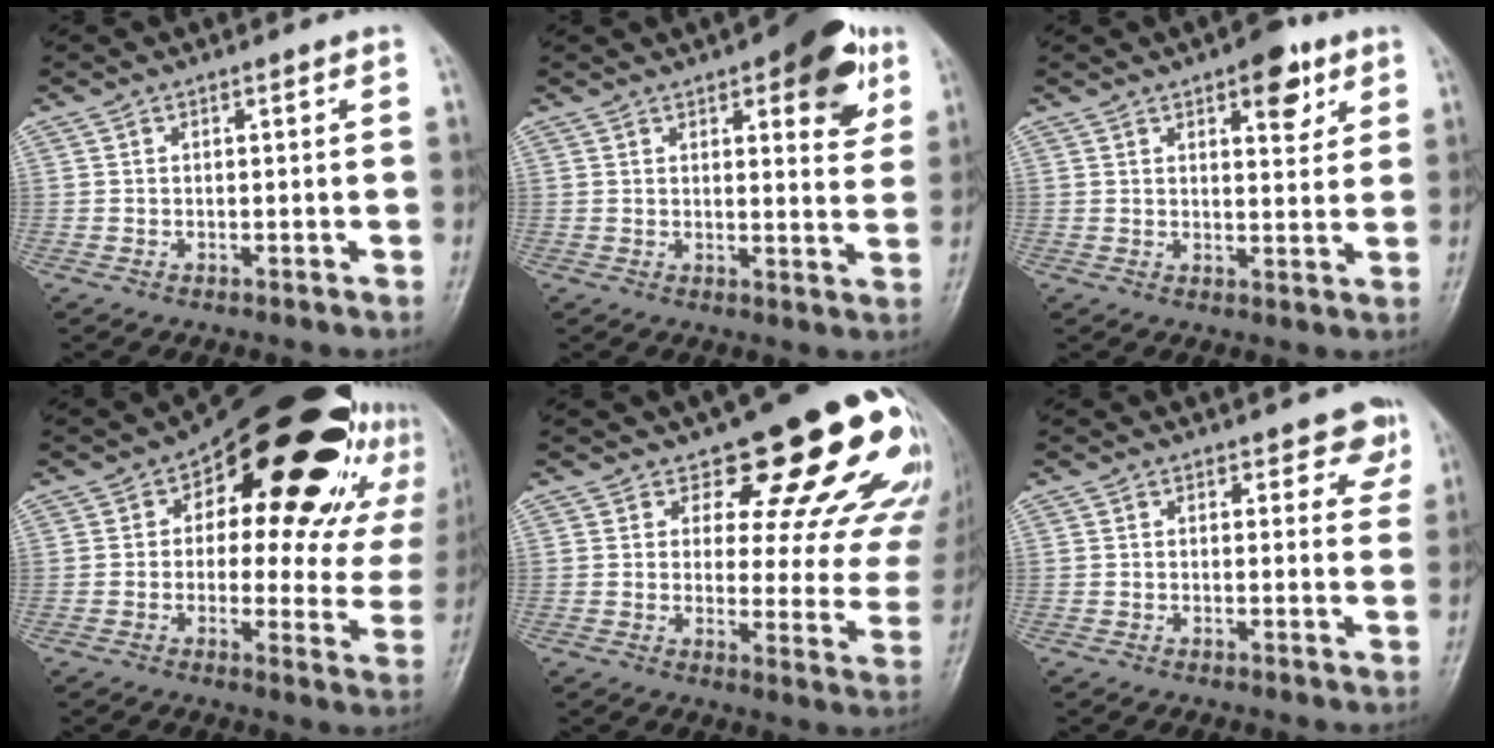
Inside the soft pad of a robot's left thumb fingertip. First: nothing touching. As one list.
[{"total": 12.3, "force": [5.9, 4.8, 9.6], "torque": [-0.084, -0.019, 0.067]}, {"total": 7.8, "force": [4.1, 3.6, 5.6], "torque": [-0.047, -0.016, 0.049]}, {"total": 27.2, "force": [11.7, 13.4, 20.5], "torque": [-0.225, 0.011, 0.162]}, {"total": 20.8, "force": [14.6, 8.2, 12.4], "torque": [-0.105, -0.086, 0.170]}, {"total": 4.0, "force": [2.9, 2.4, 1.2], "torque": [0.021, -0.018, 0.020]}]